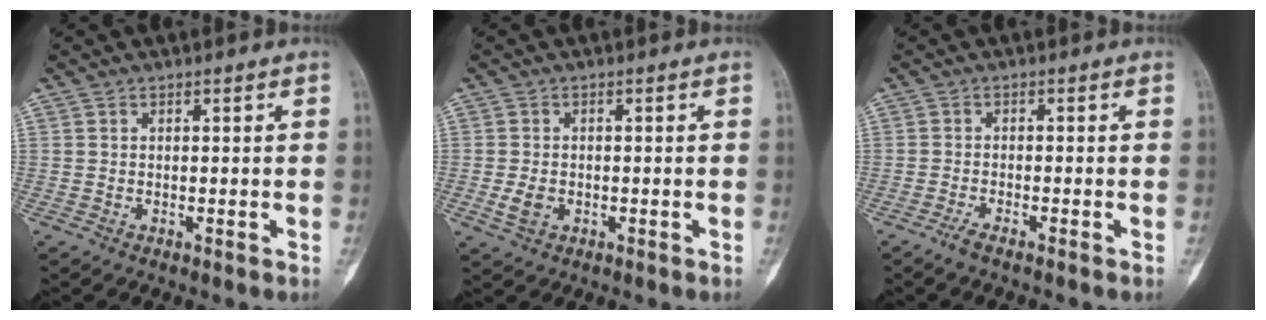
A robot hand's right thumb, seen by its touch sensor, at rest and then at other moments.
{"total": 3.2, "force": [-0.8, 2.3, 2.1], "torque": [-0.038, 0.002, -0.011]}
{"total": 2.0, "force": [-1.6, 0.0, 1.2], "torque": [-0.035, 0.003, -0.033]}